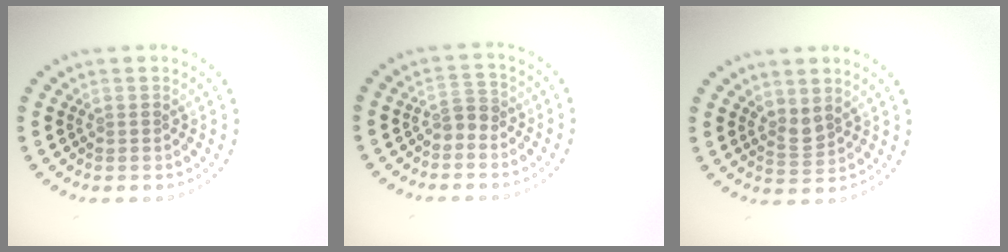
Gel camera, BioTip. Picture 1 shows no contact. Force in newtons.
{"total": 1.3, "press": 1.0, "slide": 0.8}
{"total": 1.9, "press": 1.5, "slide": 1.2}